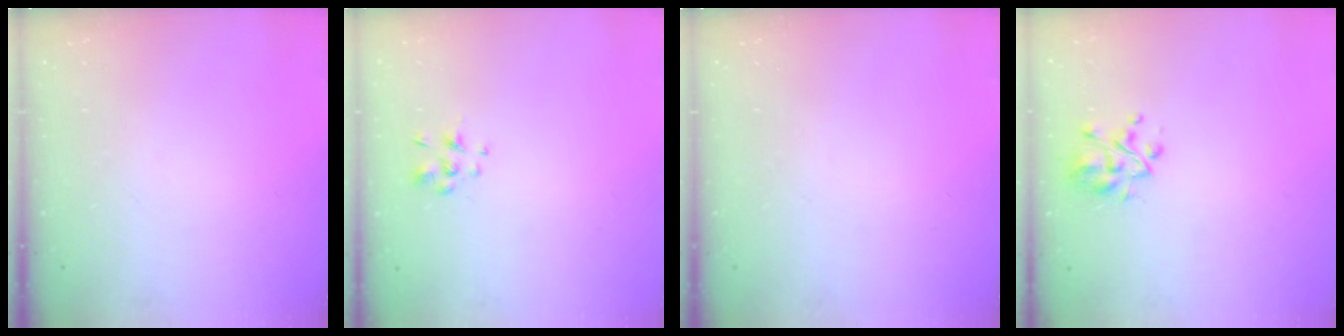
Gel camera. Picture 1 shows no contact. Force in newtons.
{"total": 1.6, "press": 1.5, "slide": 0.6}
{"total": 0.0}
{"total": 5.6, "press": 5.2, "slide": 1.9}